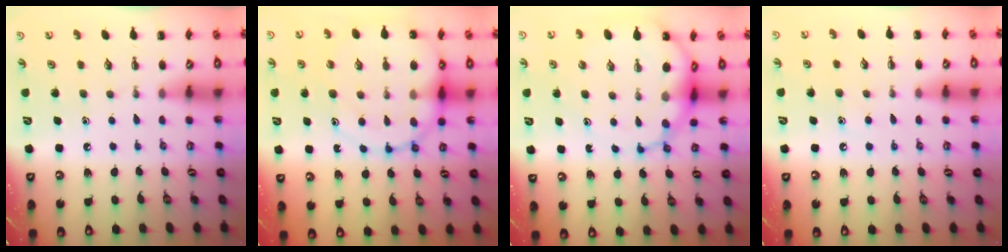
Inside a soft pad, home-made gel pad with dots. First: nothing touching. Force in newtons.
{"total": 15.2, "press": 14.9, "slide": 2.8}
{"total": 12.4, "press": 12.0, "slide": 3.4}
{"total": 6.0, "press": 5.9, "slide": 1.4}